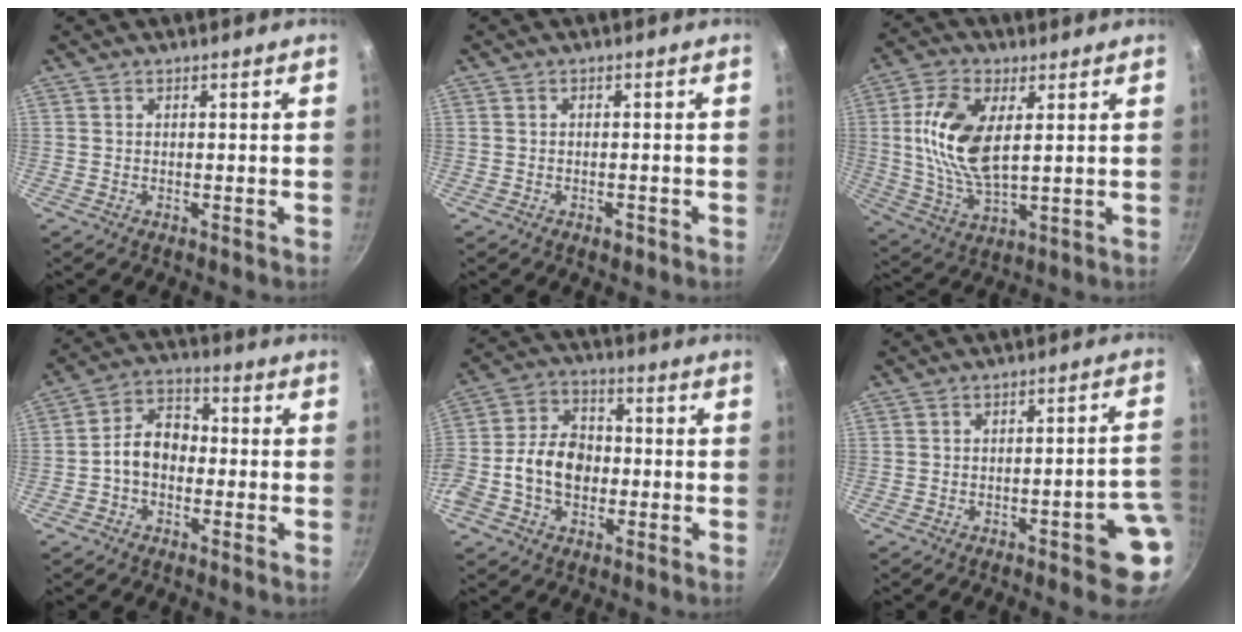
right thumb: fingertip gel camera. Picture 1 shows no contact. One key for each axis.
{"total": 1.5, "fx": -0.9, "fy": 0.8, "fz": 0.9, "tx": -0.014, "ty": 0.009, "tz": -0.011}
{"total": 13.7, "fx": 2.8, "fy": 6.7, "fz": 11.6, "tx": -0.225, "ty": -0.006, "tz": 0.057}
{"total": 7.7, "fx": -1.4, "fy": 5.6, "fz": 5.1, "tx": -0.056, "ty": 0.034, "tz": -0.041}
{"total": 12.7, "fx": -2.0, "fy": 9.2, "fz": 8.5, "tx": -0.126, "ty": 0.030, "tz": -0.051}
{"total": 9.2, "fx": -3.0, "fy": 2.3, "fz": 8.4, "tx": -0.075, "ty": 0.036, "tz": -0.031}